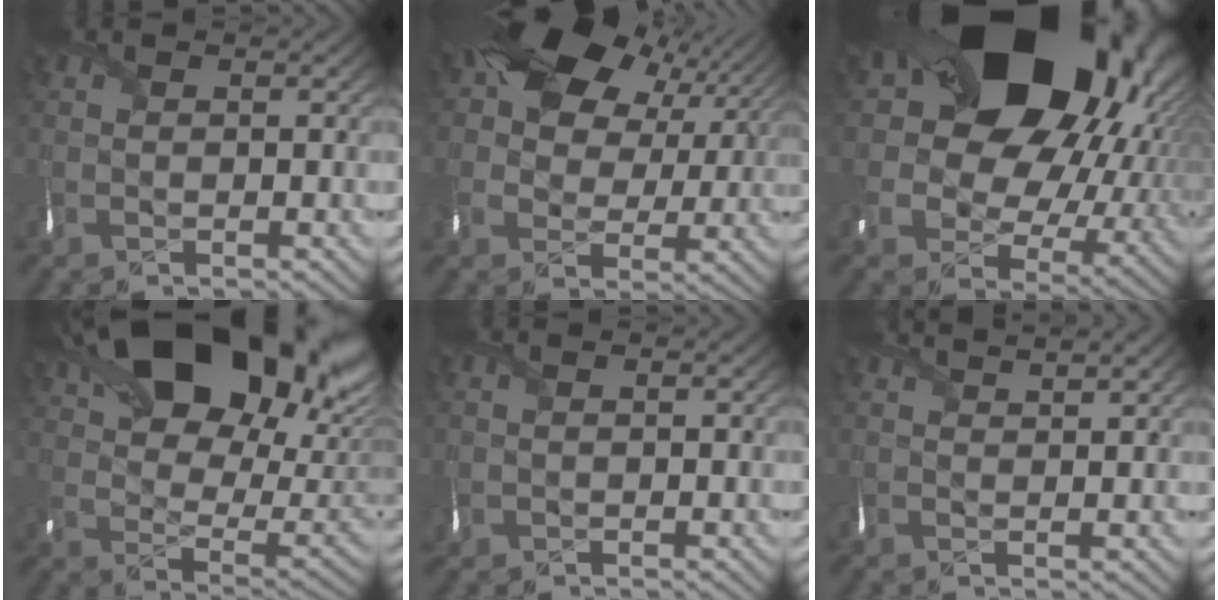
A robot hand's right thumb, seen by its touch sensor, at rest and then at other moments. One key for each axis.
{"total": 15.5, "fx": 6.6, "fy": 11.0, "fz": 8.6, "tx": -0.174, "ty": 0.035, "tz": 0.109}
{"total": 23.0, "fx": 8.5, "fy": 16.9, "fz": 13.1, "tx": -0.254, "ty": 0.012, "tz": 0.153}
{"total": 22.0, "fx": 11.5, "fy": 12.2, "fz": 14.2, "tx": -0.222, "ty": 0.033, "tz": 0.186}
{"total": 0.8, "fx": 0.0, "fy": 0.5, "fz": 0.6, "tx": -0.018, "ty": -0.002, "tz": 0.004}
{"total": 2.9, "fx": 2.6, "fy": 0.1, "fz": 1.4, "tx": -0.024, "ty": 0.003, "tz": 0.042}